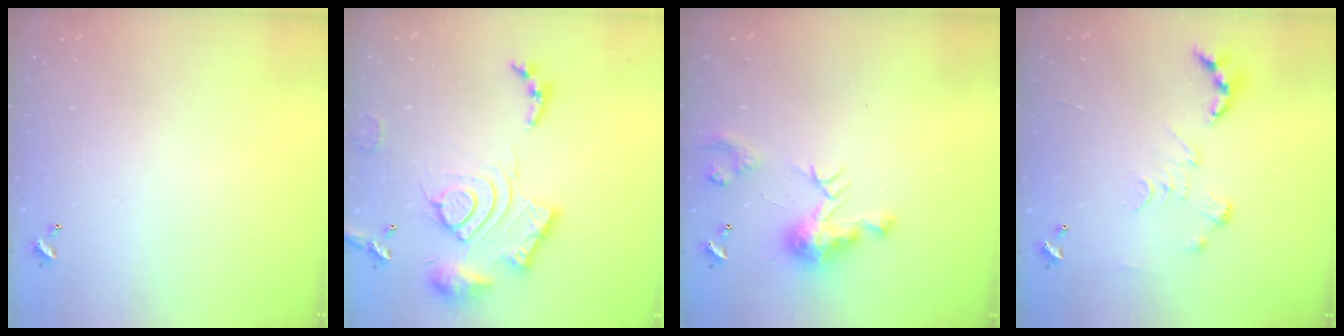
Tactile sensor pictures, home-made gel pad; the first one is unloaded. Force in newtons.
{"total": 20.0, "press": 19.9, "slide": 1.9}
{"total": 9.4, "press": 9.4, "slide": 0.8}
{"total": 0.0}